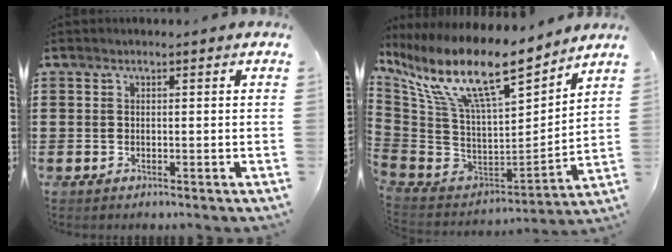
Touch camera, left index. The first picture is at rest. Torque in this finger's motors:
{"motor_torque": [1.99, -0.15, 0.66, 0.21]}